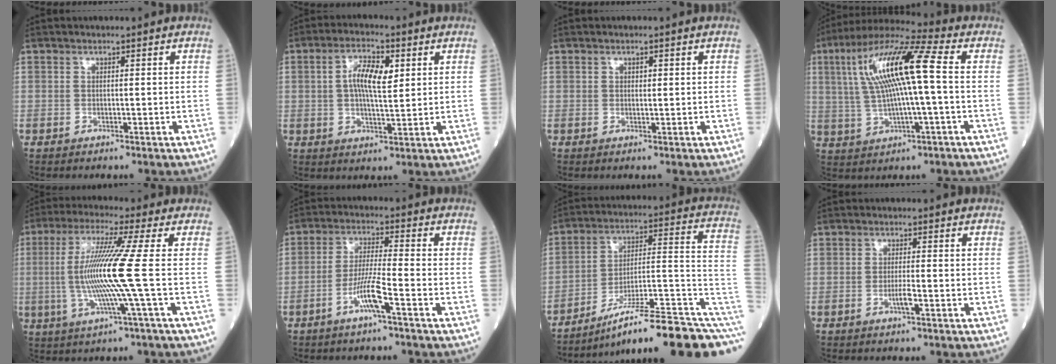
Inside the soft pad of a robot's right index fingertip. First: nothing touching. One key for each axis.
{"total": 7.2, "fx": 1.7, "fy": 2.2, "fz": 6.6, "tx": -0.126, "ty": 0.010, "tz": 0.029}
{"total": 0.9, "fx": 0.4, "fy": 0.5, "fz": 0.6, "tx": -0.009, "ty": -0.002, "tz": 0.006}
{"total": 14.8, "fx": 2.1, "fy": 1.4, "fz": 14.6, "tx": -0.288, "ty": 0.029, "tz": 0.035}
{"total": 11.3, "fx": -0.8, "fy": -2.2, "fz": 11.1, "tx": -0.227, "ty": -0.007, "tz": -0.017}
{"total": 6.9, "fx": -3.5, "fy": -0.3, "fz": 5.9, "tx": -0.117, "ty": 0.000, "tz": -0.071}
{"total": 20.7, "fx": -12.7, "fy": 2.1, "fz": 16.2, "tx": -0.157, "ty": 0.041, "tz": -0.194}
{"total": 1.9, "fx": -0.8, "fy": 0.0, "fz": 1.7, "tx": -0.034, "ty": -0.002, "tz": -0.017}